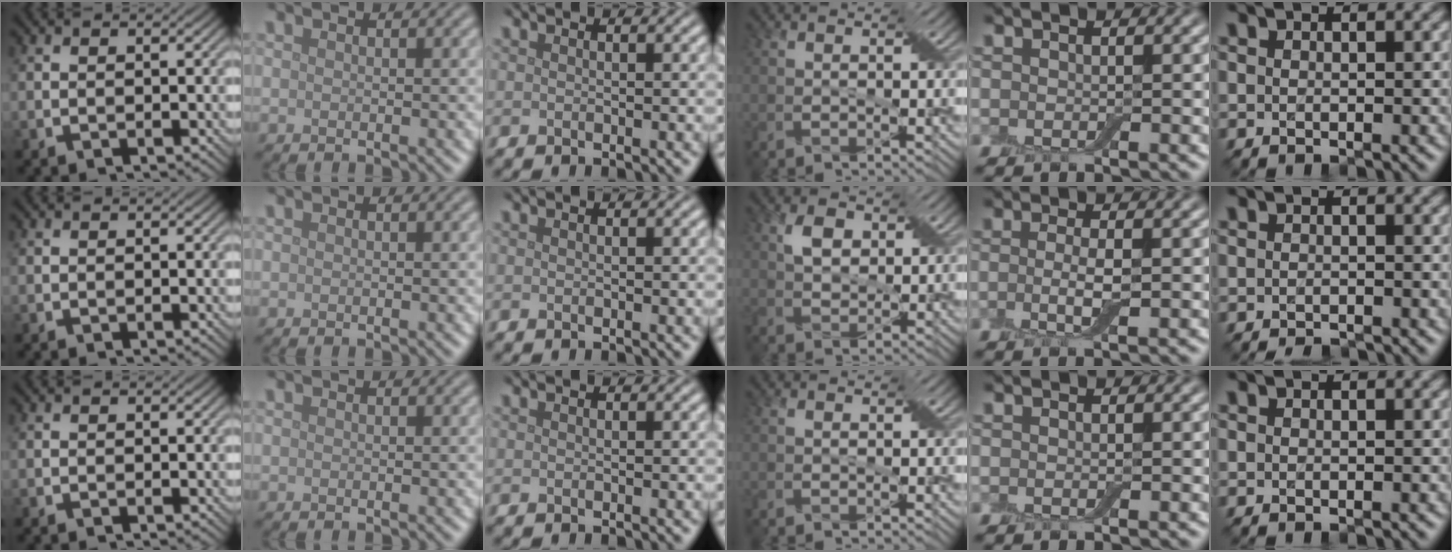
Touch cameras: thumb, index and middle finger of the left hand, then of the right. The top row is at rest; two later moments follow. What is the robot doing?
{"motion": "fold", "object": "apron"}